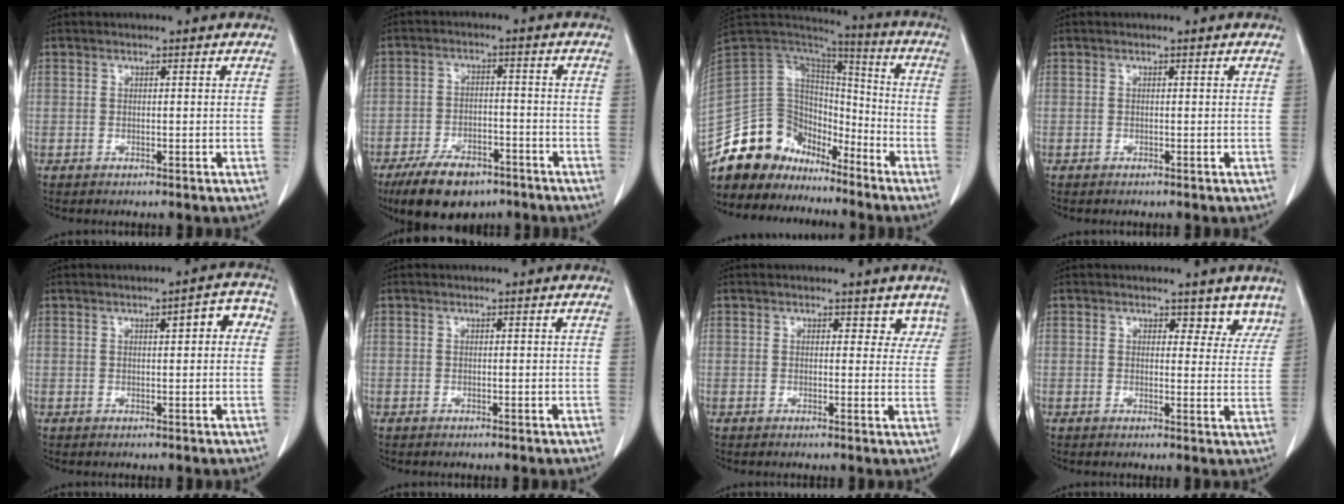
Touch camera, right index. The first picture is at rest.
{"total": 10.0, "force": [-7.2, 4.6, 5.2], "torque": [-0.087, -0.004, -0.119]}
{"total": 14.4, "force": [-11.9, 7.8, 2.2], "torque": [-0.038, 0.084, -0.218]}
{"total": 0.0}
{"total": 4.4, "force": [1.1, 1.1, 4.1], "torque": [-0.050, 0.020, 0.011]}
{"total": 0.0}
{"total": 3.3, "force": [2.6, 1.9, 0.8], "torque": [0.022, -0.004, 0.022]}
{"total": 4.7, "force": [4.0, 2.3, 1.0], "torque": [0.021, -0.012, 0.037]}